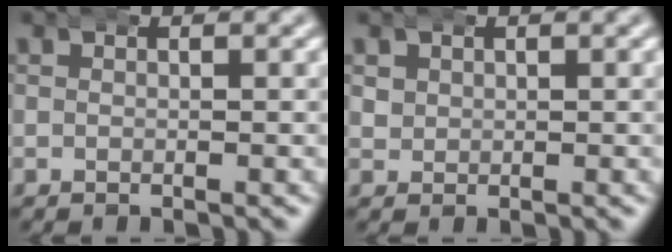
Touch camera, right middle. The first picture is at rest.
{"total": 1.3, "force": [0.5, 1.1, 0.3], "torque": [-0.013, -0.009, 0.021]}